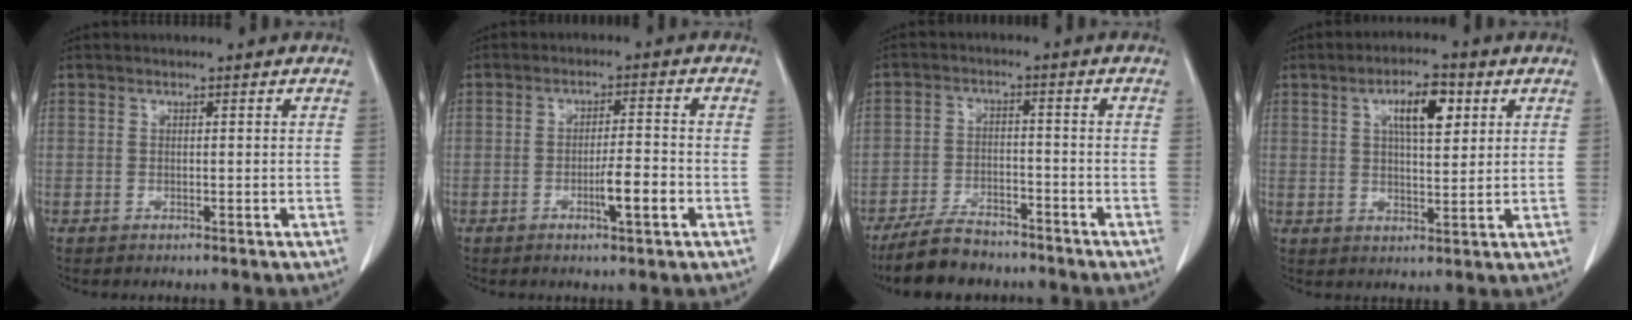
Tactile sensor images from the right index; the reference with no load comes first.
{"total": 5.5, "force": [-2.0, 0.7, 5.1], "torque": [-0.084, -0.002, -0.030]}
{"total": 9.2, "force": [-7.7, 3.3, 3.7], "torque": [-0.070, -0.014, -0.133]}
{"total": 8.0, "force": [3.1, 2.7, 6.9], "torque": [-0.120, 0.010, 0.054]}